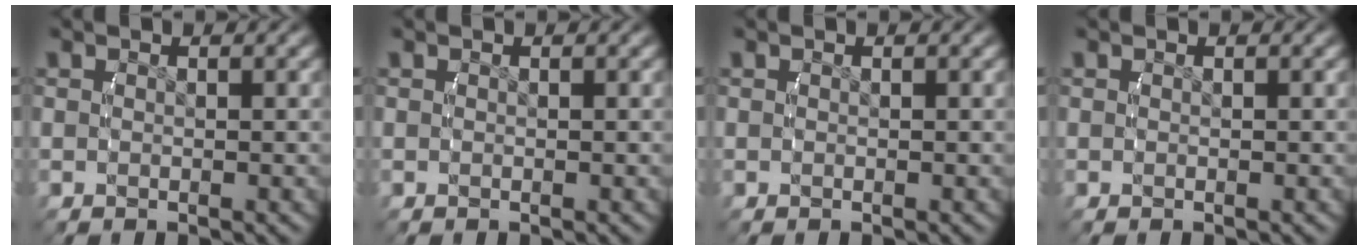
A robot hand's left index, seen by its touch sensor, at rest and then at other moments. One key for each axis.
{"total": 0.0}
{"total": 0.0}
{"total": 0.0}